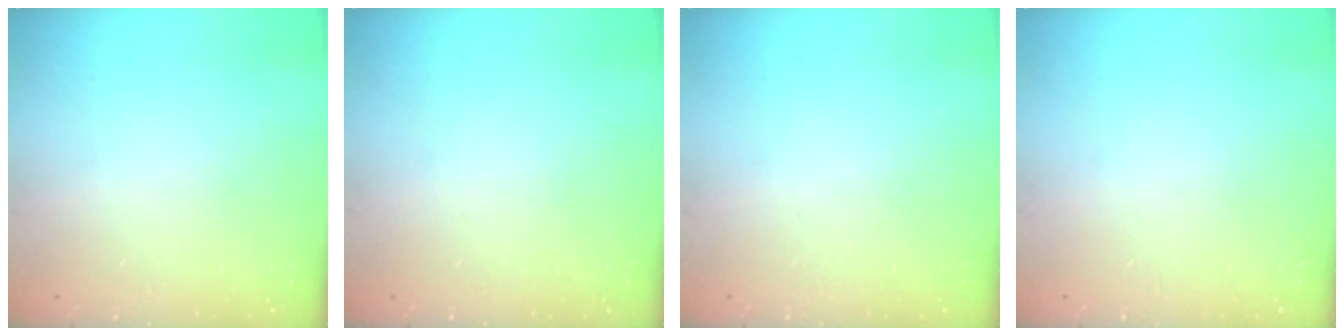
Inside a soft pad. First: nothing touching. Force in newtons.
{"total": 0.0}
{"total": 0.0}
{"total": 0.0}